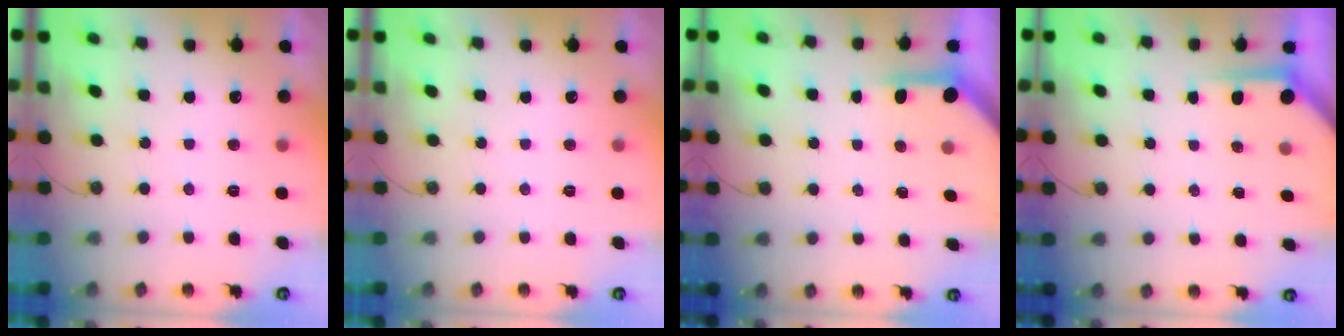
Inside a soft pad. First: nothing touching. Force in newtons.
{"total": 0.0}
{"total": 4.0, "press": 4.0, "slide": 0.3}
{"total": 3.6, "press": 3.6, "slide": 0.4}